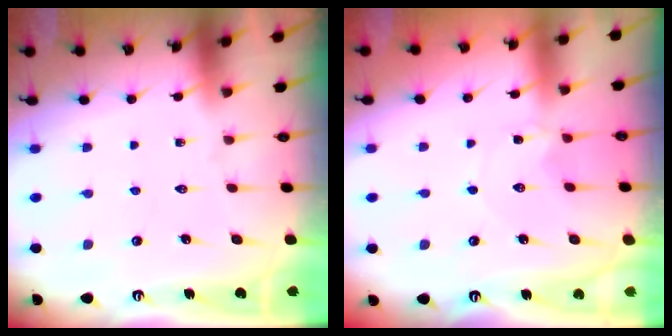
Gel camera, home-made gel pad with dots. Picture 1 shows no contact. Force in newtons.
{"total": 1.1, "press": 1.1, "slide": 0.2}